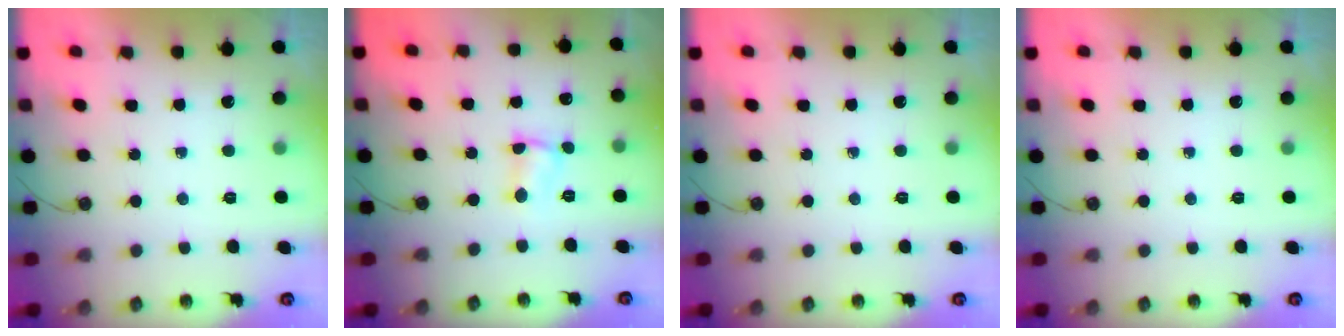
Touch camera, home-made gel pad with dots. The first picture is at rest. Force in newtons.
{"total": 2.8, "press": 2.8, "slide": 0.3}
{"total": 0.0}
{"total": 0.0}